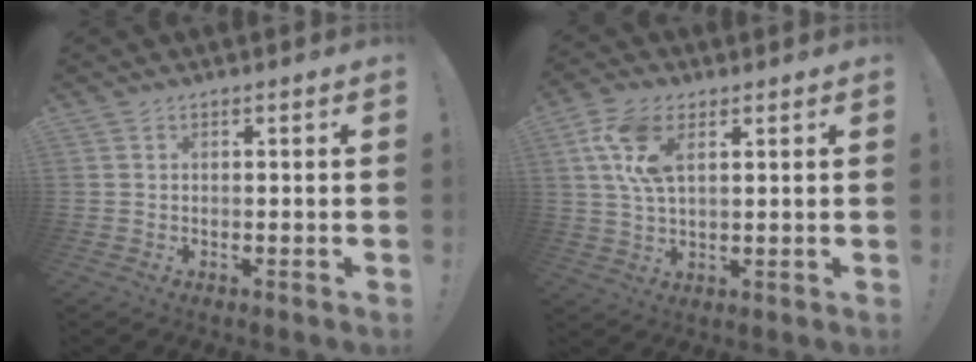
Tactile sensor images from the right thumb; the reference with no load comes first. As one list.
[{"total": 10.4, "force": [4.0, 5.5, 7.9], "torque": [-0.175, 0.003, 0.075]}]